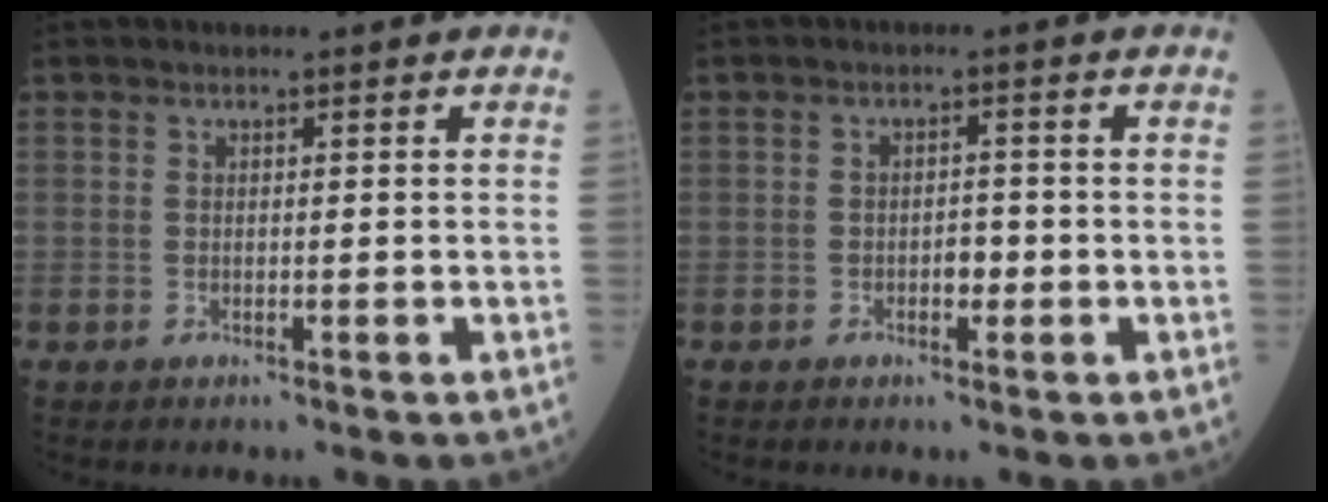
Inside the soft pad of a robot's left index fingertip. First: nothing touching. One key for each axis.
{"total": 1.7, "fx": -0.8, "fy": 0.9, "fz": 1.2, "tx": -0.013, "ty": 0.001, "tz": -0.014}